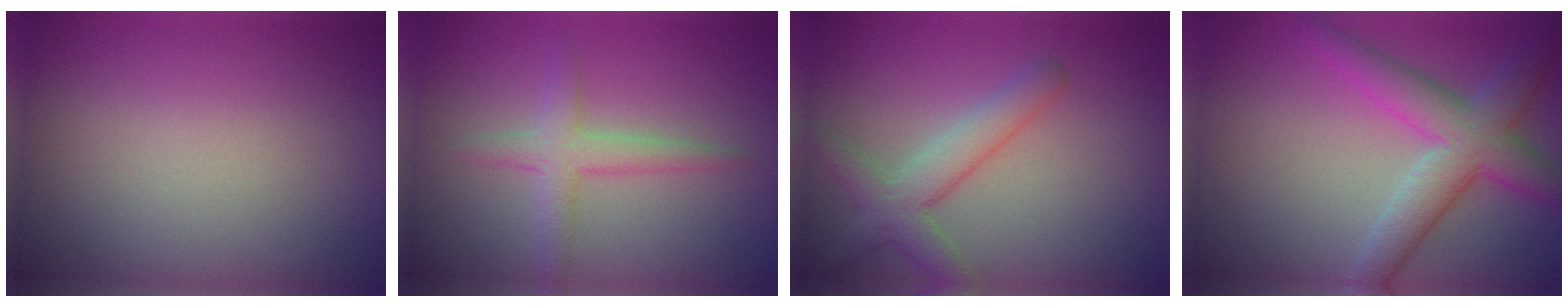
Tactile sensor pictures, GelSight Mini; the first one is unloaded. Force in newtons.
{"total": 2.7, "press": 2.7, "slide": 0.1}
{"total": 3.8, "press": 3.8, "slide": 0.2}
{"total": 5.6, "press": 5.6, "slide": 0.3}